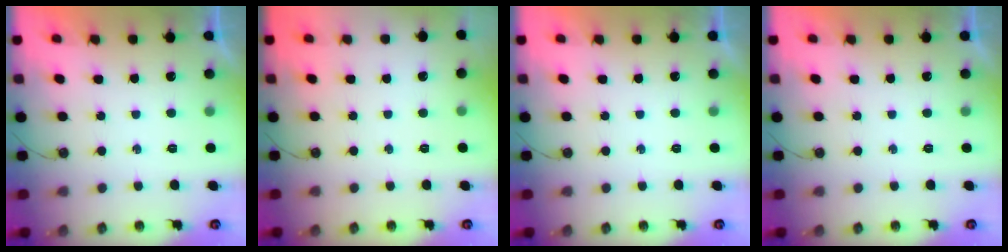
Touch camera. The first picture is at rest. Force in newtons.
{"total": 0.0}
{"total": 0.0}
{"total": 0.0}